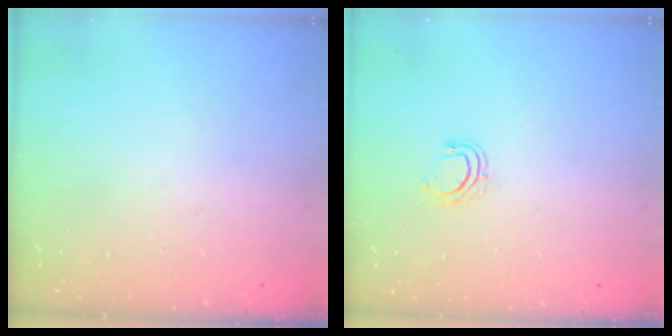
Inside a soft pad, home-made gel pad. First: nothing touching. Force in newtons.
{"total": 5.0, "press": 4.8, "slide": 1.2}